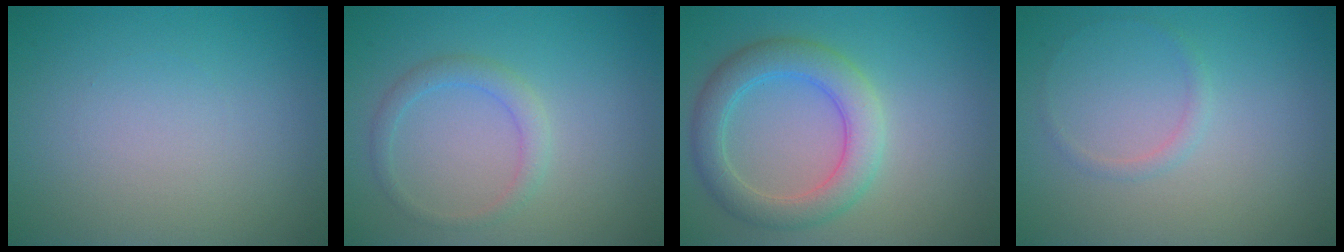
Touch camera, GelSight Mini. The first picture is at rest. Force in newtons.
{"total": 1.8, "press": 1.8, "slide": 0.0}
{"total": 4.6, "press": 4.6, "slide": 0.2}
{"total": 0.8, "press": 0.8, "slide": 0.0}